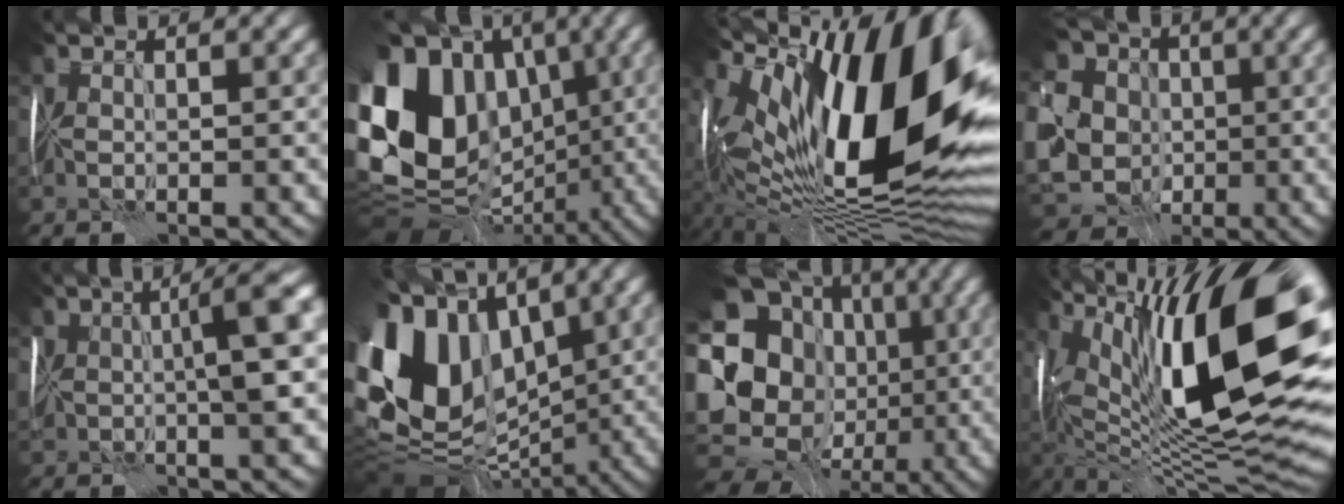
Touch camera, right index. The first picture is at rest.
{"total": 15.8, "force": [0.9, 12.8, 9.2], "torque": [-0.190, 0.022, 0.023]}
{"total": 18.3, "force": [3.0, 8.2, 16.1], "torque": [-0.270, 0.020, 0.042]}
{"total": 11.6, "force": [-1.4, 9.8, 5.9], "torque": [-0.142, -0.006, -0.015]}
{"total": 7.4, "force": [0.3, 2.2, 7.1], "torque": [-0.103, 0.013, 0.007]}
{"total": 14.6, "force": [0.7, 10.9, 9.6], "torque": [-0.219, 0.003, 0.015]}
{"total": 20.1, "force": [-1.4, 17.4, 9.9], "torque": [-0.198, 0.018, -0.032]}
{"total": 17.6, "force": [3.7, 6.5, 15.9], "torque": [-0.257, 0.024, 0.066]}